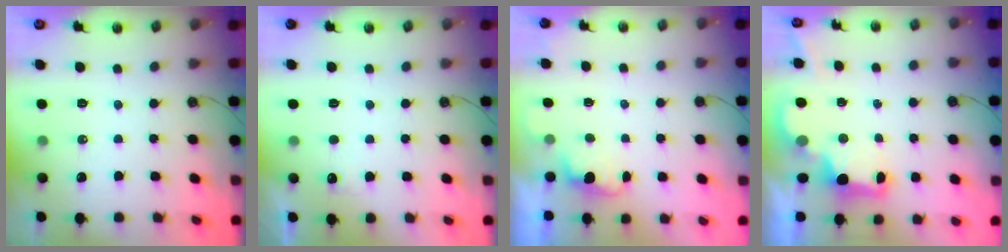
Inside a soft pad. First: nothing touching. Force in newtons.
{"total": 2.6, "press": 2.4, "slide": 1.0}
{"total": 1.1, "press": 0.8, "slide": 0.8}
{"total": 2.9, "press": 2.9, "slide": 0.6}